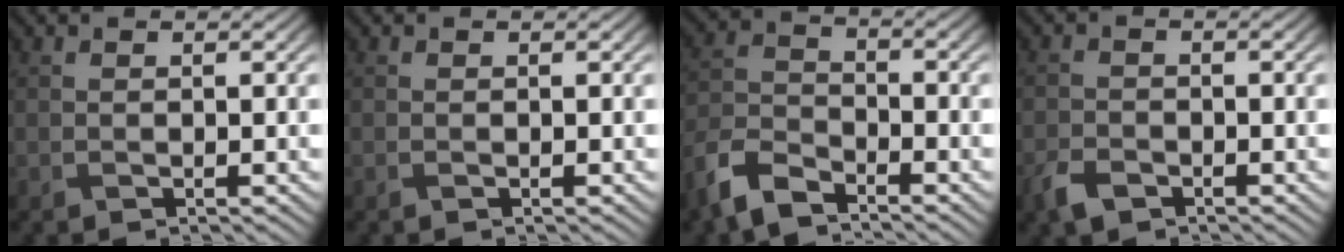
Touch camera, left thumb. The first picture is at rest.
{"total": 0.0}
{"total": 6.8, "force": [-5.3, 2.6, 3.4], "torque": [-0.080, -0.008, -0.124]}
{"total": 2.8, "force": [-1.9, 1.5, 1.4], "torque": [-0.034, -0.004, -0.047]}